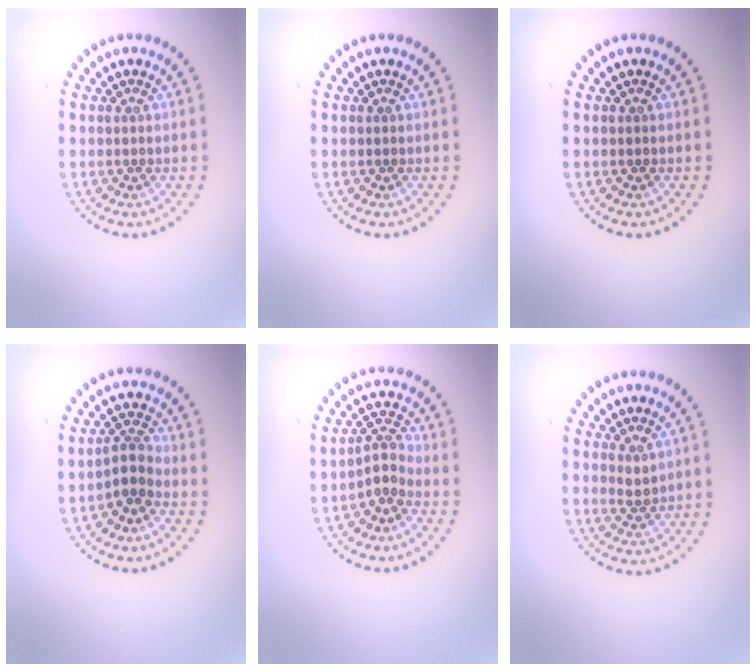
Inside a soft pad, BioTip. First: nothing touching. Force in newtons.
{"total": 0.0}
{"total": 0.0}
{"total": 2.3, "press": 1.9, "slide": 1.4}
{"total": 2.1, "press": 1.6, "slide": 1.3}
{"total": 1.0, "press": 0.8, "slide": 0.6}